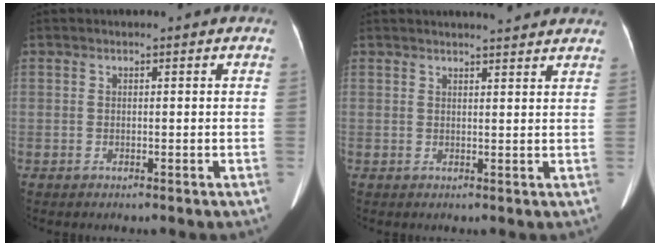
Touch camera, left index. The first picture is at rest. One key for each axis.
{"total": 6.6, "fx": 6.1, "fy": 0.5, "fz": 2.4, "tx": -0.032, "ty": 0.012, "tz": 0.064}